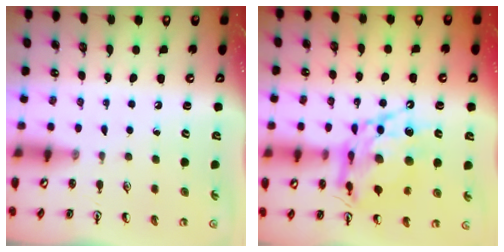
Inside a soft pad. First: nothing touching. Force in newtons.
{"total": 15.7, "press": 15.6, "slide": 1.7}